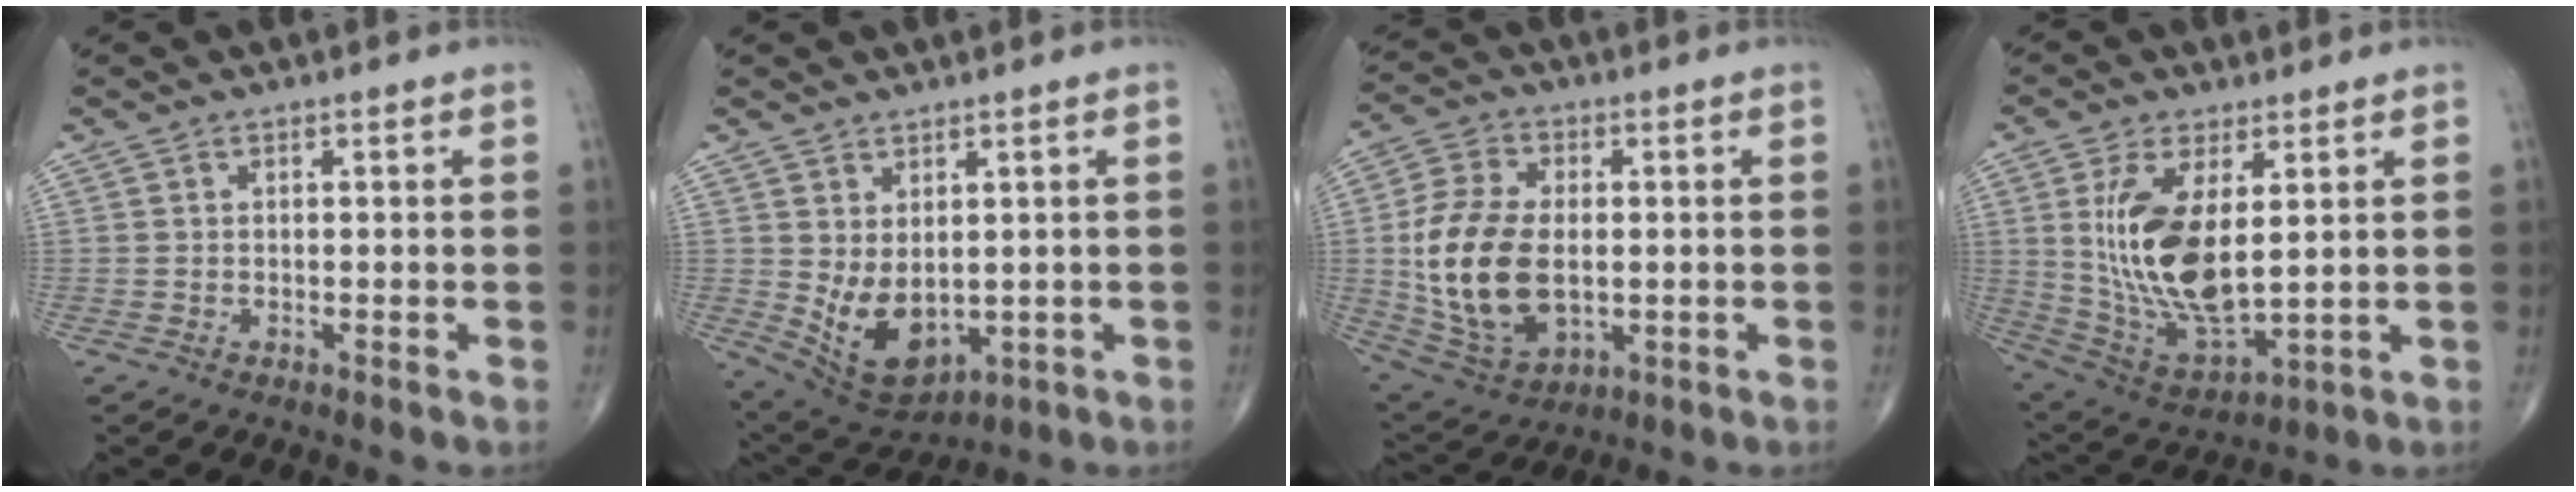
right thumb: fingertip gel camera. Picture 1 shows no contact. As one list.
[{"total": 10.1, "force": [-0.4, 6.3, 7.8], "torque": [-0.118, -0.010, 0.023]}, {"total": 18.0, "force": [-0.8, 10.9, 14.3], "torque": [-0.279, -0.005, -0.001]}, {"total": 16.9, "force": [2.9, 7.8, 14.7], "torque": [-0.283, -0.023, 0.074]}]